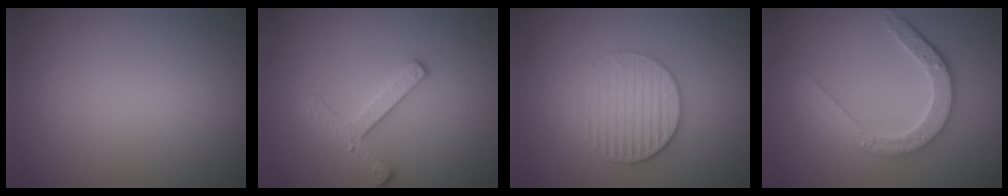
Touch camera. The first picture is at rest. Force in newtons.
{"total": 2.7, "press": 2.6, "slide": 0.7}
{"total": 3.1, "press": 2.8, "slide": 1.2}
{"total": 4.7, "press": 3.5, "slide": 3.1}